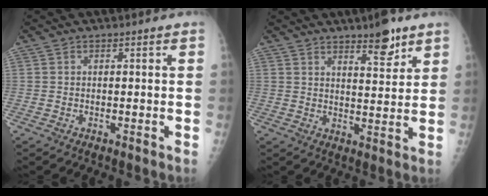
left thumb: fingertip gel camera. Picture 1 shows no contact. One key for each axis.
{"total": 7.1, "fx": 5.0, "fy": 2.2, "fz": 4.6, "tx": -0.049, "ty": -0.035, "tz": 0.074}